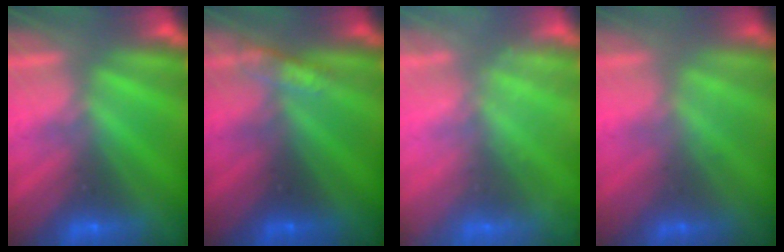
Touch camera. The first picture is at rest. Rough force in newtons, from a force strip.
{"total": 3.1}
{"total": 2.4}
{"total": 1.2}